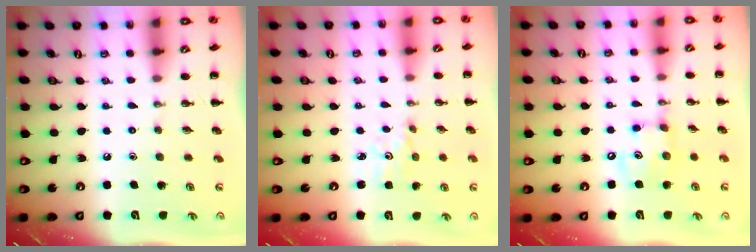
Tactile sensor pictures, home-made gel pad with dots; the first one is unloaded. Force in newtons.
{"total": 2.3, "press": 2.2, "slide": 0.7}
{"total": 8.4, "press": 8.3, "slide": 1.2}